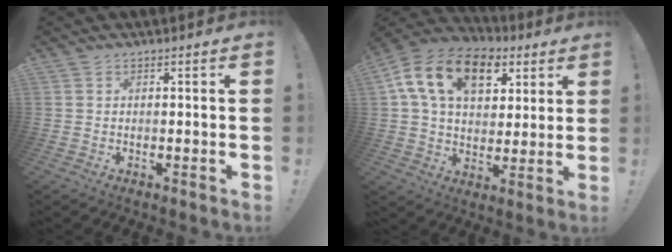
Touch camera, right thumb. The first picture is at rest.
{"total": 18.6, "force": [7.8, 11.8, 12.1], "torque": [-0.194, -0.019, 0.140]}